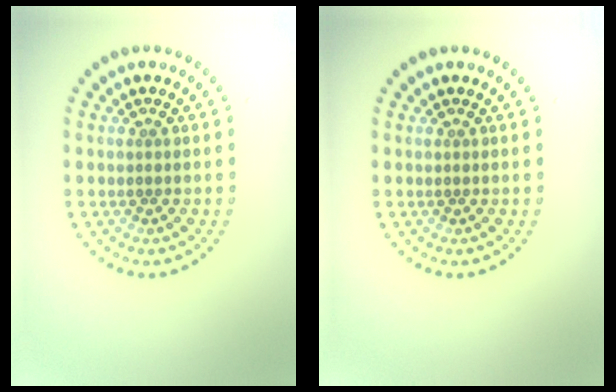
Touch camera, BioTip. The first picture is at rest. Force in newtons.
{"total": 0.0}